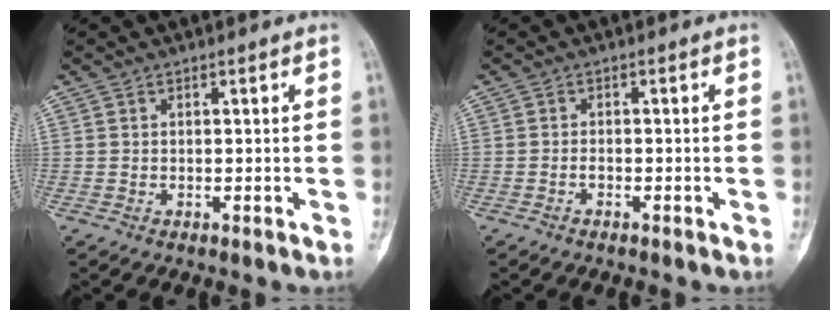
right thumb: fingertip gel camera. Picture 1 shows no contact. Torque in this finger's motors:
{"motor_torque": [-0.52, 0.20, 0.01, -0.05, -0.04]}